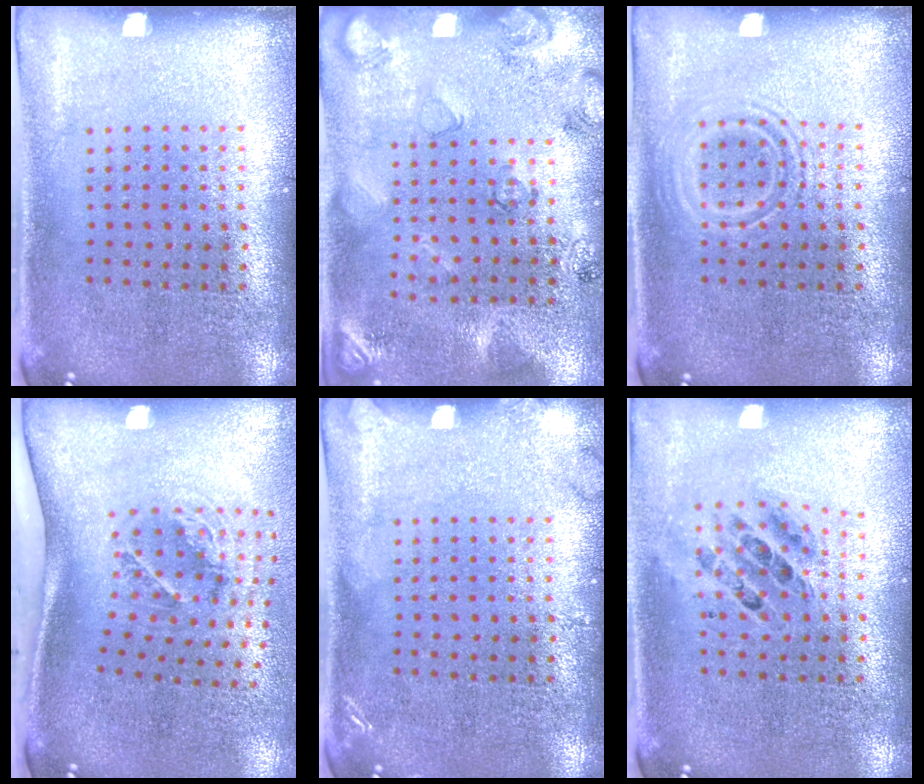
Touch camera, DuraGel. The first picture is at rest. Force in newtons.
{"total": 2.5, "press": 1.8, "slide": 1.8}
{"total": 2.1, "press": 2.1, "slide": 0.3}
{"total": 1.9, "press": 1.2, "slide": 1.5}
{"total": 1.3, "press": 1.3, "slide": 0.2}
{"total": 0.6, "press": 0.6, "slide": 0.2}